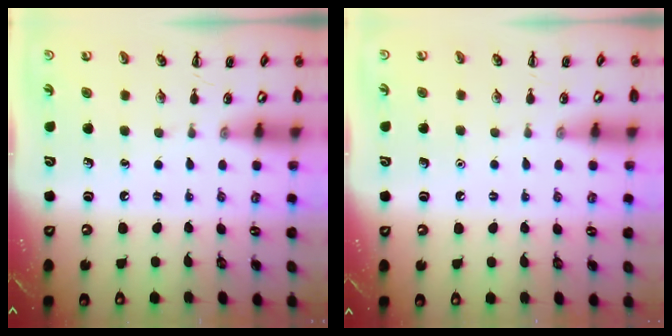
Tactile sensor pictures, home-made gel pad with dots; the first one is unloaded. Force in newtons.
{"total": 1.6, "press": 1.6, "slide": 0.1}